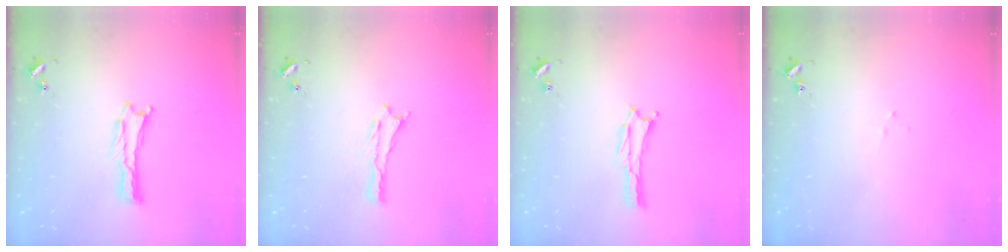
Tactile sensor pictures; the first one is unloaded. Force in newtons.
{"total": 0.0}
{"total": 0.0}
{"total": 1.8, "press": 1.8, "slide": 0.1}